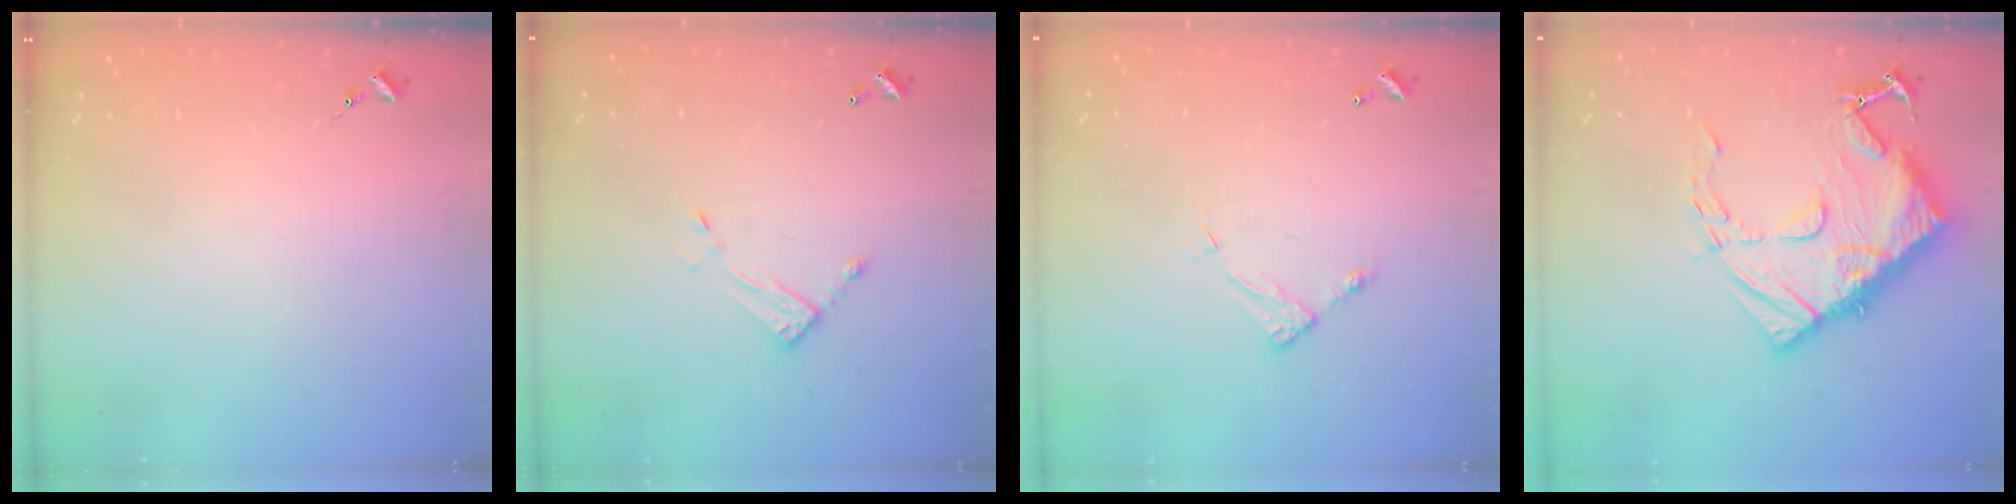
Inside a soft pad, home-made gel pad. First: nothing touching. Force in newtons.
{"total": 7.2, "press": 7.2, "slide": 0.3}
{"total": 5.3, "press": 5.3, "slide": 0.4}
{"total": 22.1, "press": 22.0, "slide": 2.0}